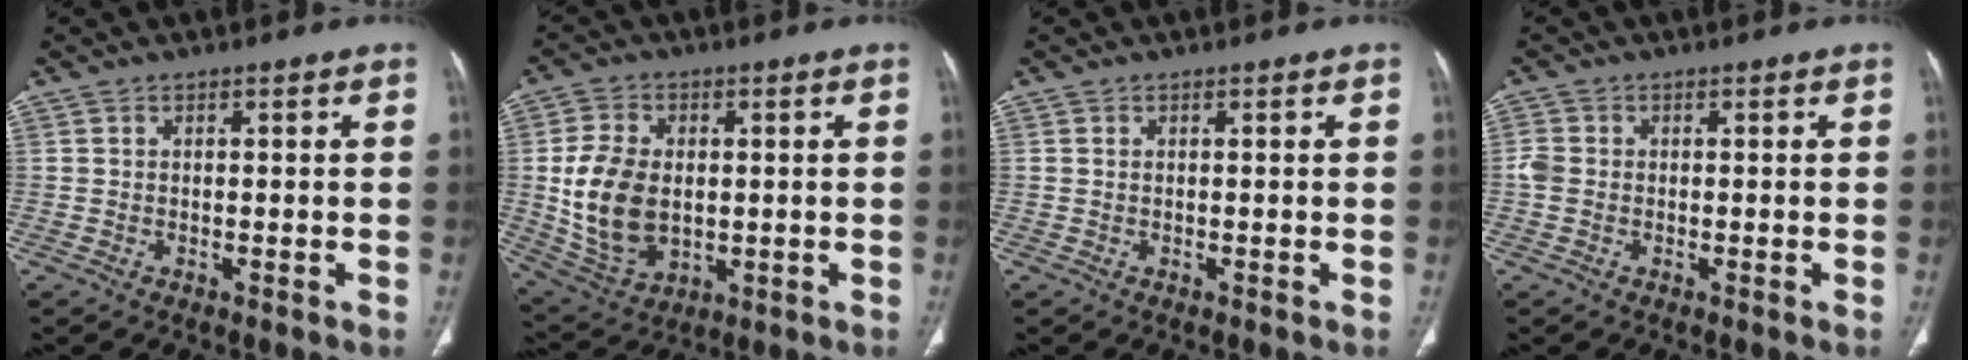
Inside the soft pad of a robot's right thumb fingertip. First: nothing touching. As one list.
[{"total": 13.9, "force": [0.0, 9.3, 10.4], "torque": [-0.190, -0.006, 0.019]}, {"total": 0.0}, {"total": 2.3, "force": [-0.2, 1.9, 1.3], "torque": [-0.036, 0.003, -0.009]}]